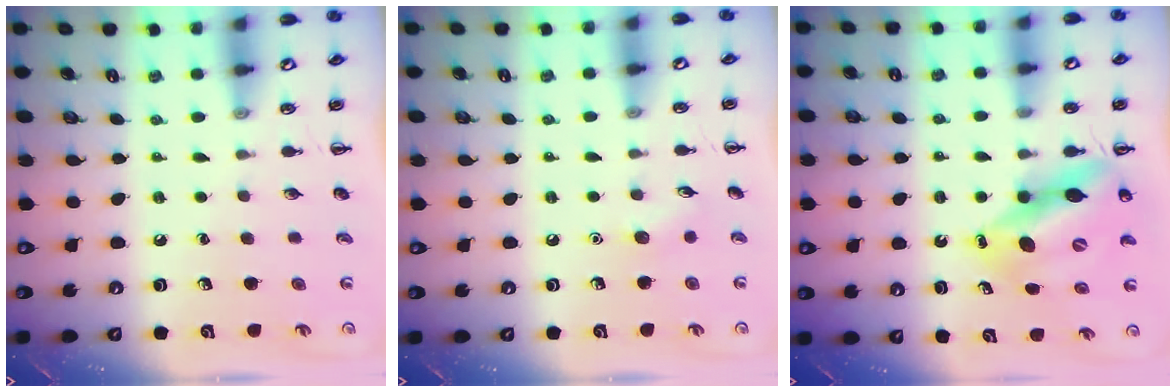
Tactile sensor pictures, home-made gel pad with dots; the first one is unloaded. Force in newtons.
{"total": 4.7, "press": 4.5, "slide": 1.5}
{"total": 13.5, "press": 12.9, "slide": 4.1}